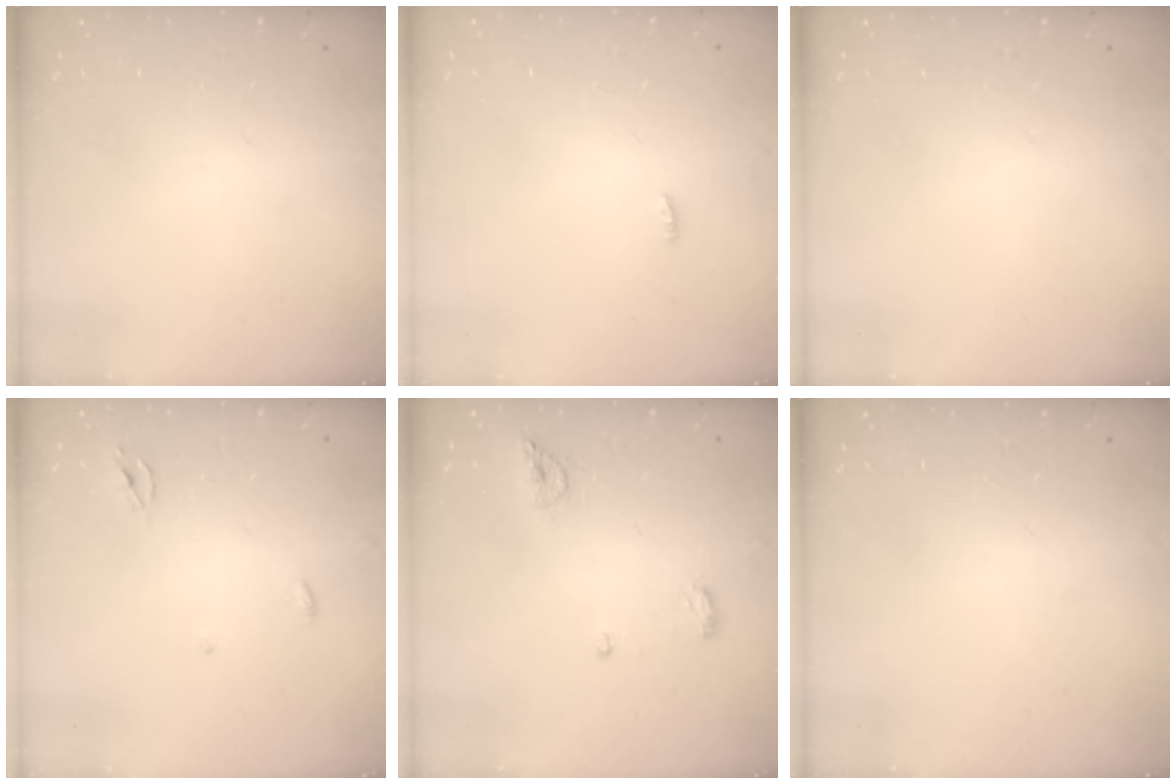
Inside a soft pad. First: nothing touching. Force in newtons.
{"total": 6.6, "press": 2.7, "slide": 6.1}
{"total": 0.0}
{"total": 2.3, "press": 2.3, "slide": 0.1}
{"total": 10.0, "press": 7.3, "slide": 6.9}
{"total": 0.0}